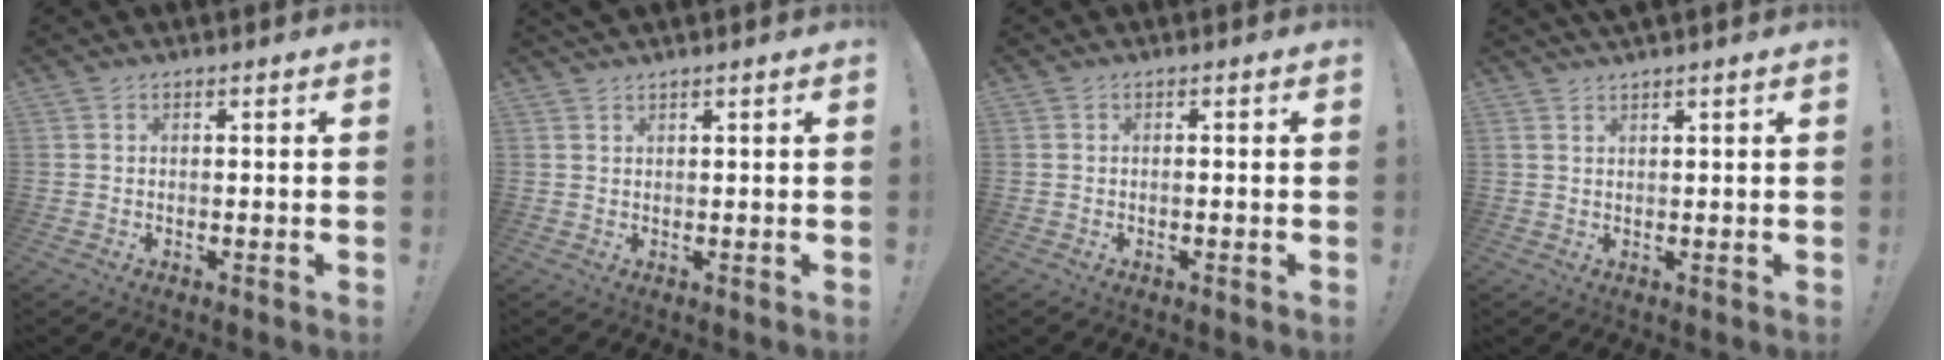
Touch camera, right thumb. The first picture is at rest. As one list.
[{"total": 1.0, "force": [0.9, 0.0, 0.5], "torque": [-0.015, 0.003, 0.018]}, {"total": 0.5, "force": [-0.4, -0.2, 0.3], "torque": [-0.013, 0.001, -0.006]}, {"total": 1.7, "force": [1.3, -0.2, 1.0], "torque": [-0.027, 0.000, 0.025]}]